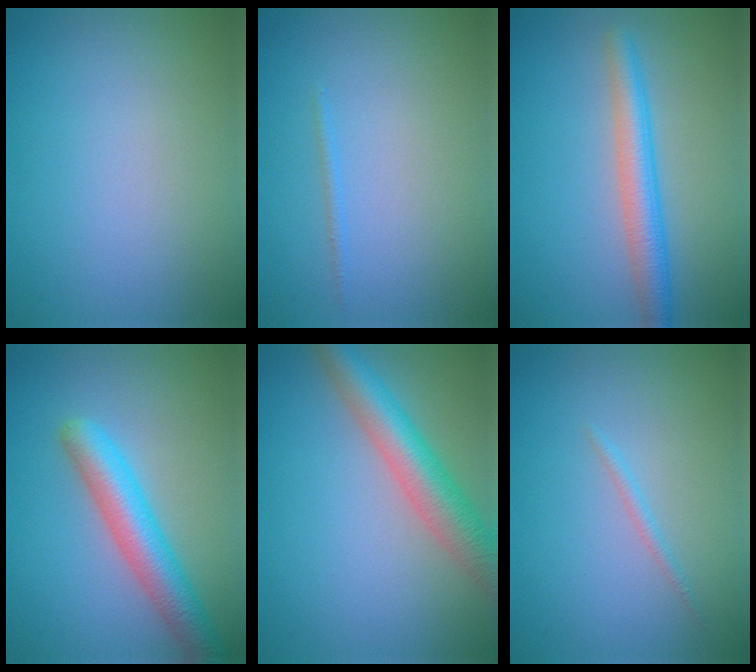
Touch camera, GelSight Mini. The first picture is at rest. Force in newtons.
{"total": 0.6, "press": 0.6, "slide": 0.1}
{"total": 3.9, "press": 3.9, "slide": 0.2}
{"total": 5.0, "press": 5.0, "slide": 0.1}
{"total": 6.4, "press": 6.4, "slide": 0.3}
{"total": 0.8, "press": 0.8, "slide": 0.0}